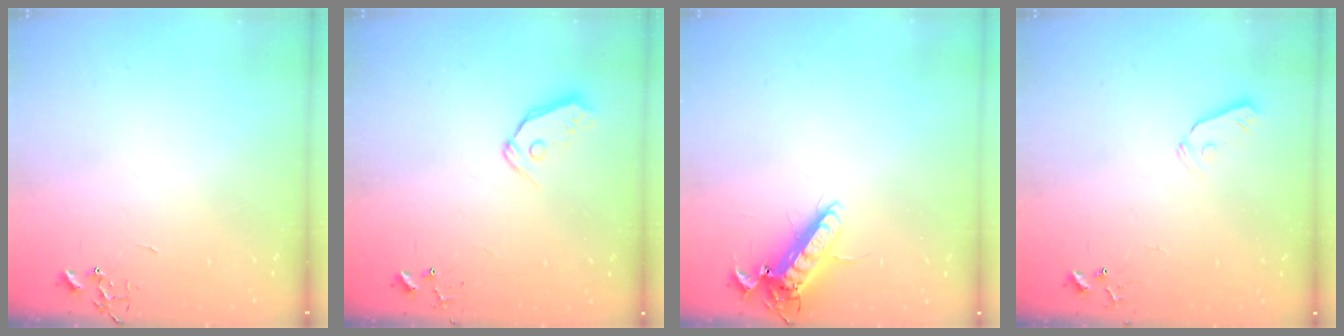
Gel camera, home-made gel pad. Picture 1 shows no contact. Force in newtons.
{"total": 7.3, "press": 7.2, "slide": 0.8}
{"total": 13.2, "press": 13.0, "slide": 2.1}
{"total": 4.3, "press": 4.3, "slide": 0.7}